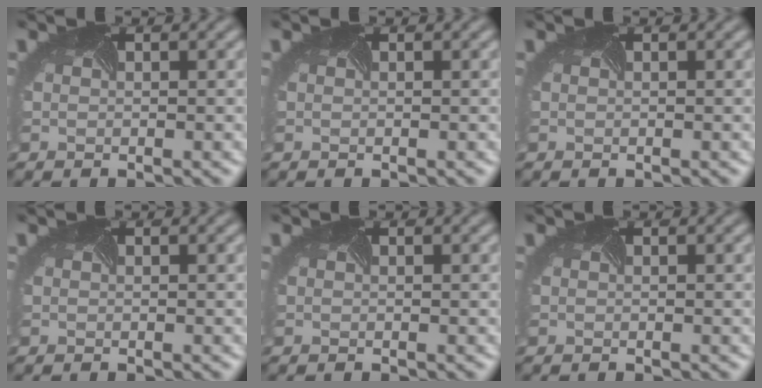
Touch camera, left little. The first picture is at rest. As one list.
[{"total": 0.0}, {"total": 0.0}, {"total": 0.0}, {"total": 0.0}, {"total": 0.0}]